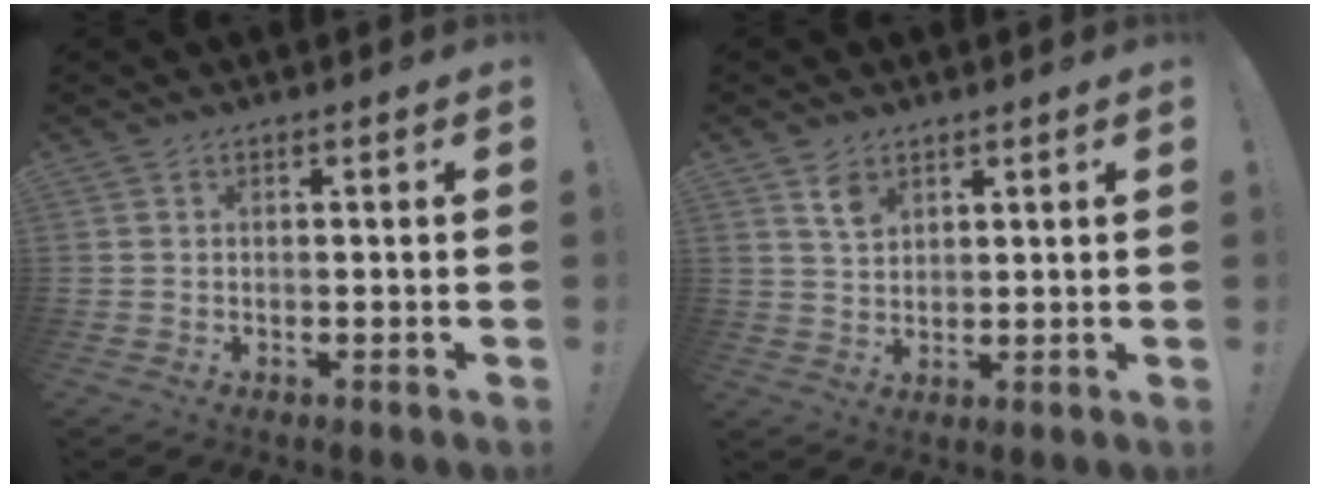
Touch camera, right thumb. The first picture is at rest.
{"total": 5.5, "force": [3.5, 3.6, 2.1], "torque": [-0.038, -0.013, 0.066]}